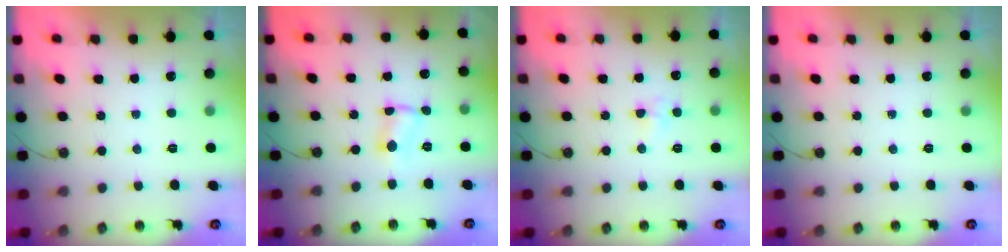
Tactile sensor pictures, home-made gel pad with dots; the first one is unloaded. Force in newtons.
{"total": 3.0, "press": 3.0, "slide": 0.3}
{"total": 3.4, "press": 3.4, "slide": 0.3}
{"total": 0.0}